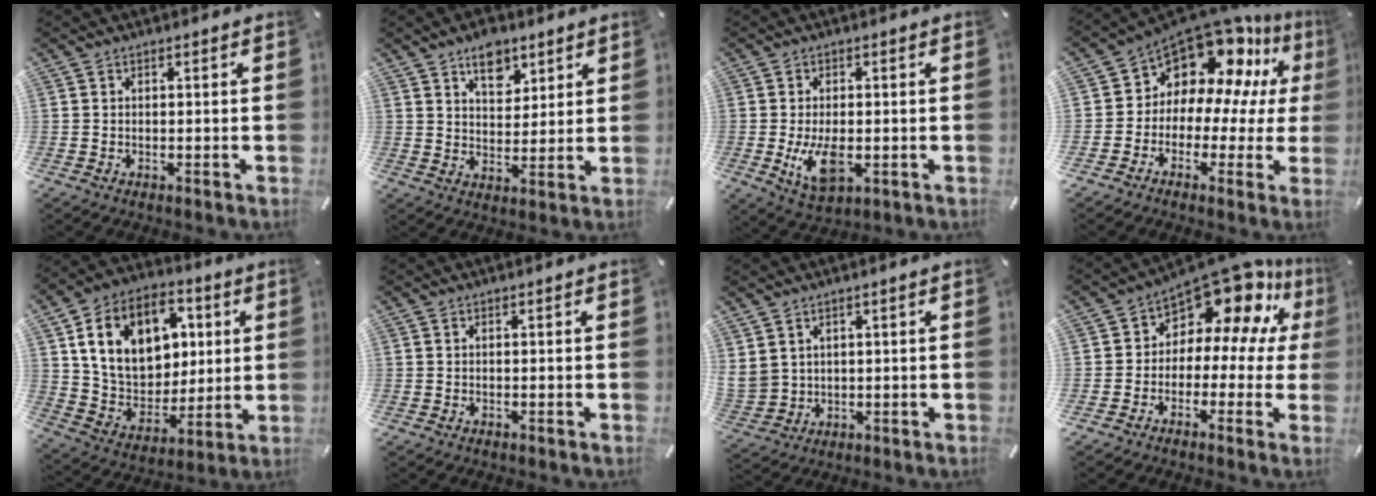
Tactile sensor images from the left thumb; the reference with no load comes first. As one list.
[{"total": 8.2, "force": [5.2, 5.1, 3.7], "torque": [-0.043, -0.023, 0.090]}, {"total": 8.1, "force": [-1.3, 4.4, 6.7], "torque": [-0.133, -0.014, -0.023]}, {"total": 13.2, "force": [8.9, 8.0, 5.5], "torque": [-0.110, -0.082, 0.157]}, {"total": 18.2, "force": [6.0, 13.9, 10.1], "torque": [-0.178, -0.014, 0.113]}, {"total": 0.0}, {"total": 4.3, "force": [2.5, 3.4, 0.8], "torque": [-0.033, -0.012, 0.047]}, {"total": 13.6, "force": [9.6, 6.6, 7.1], "torque": [-0.121, -0.089, 0.163]}]